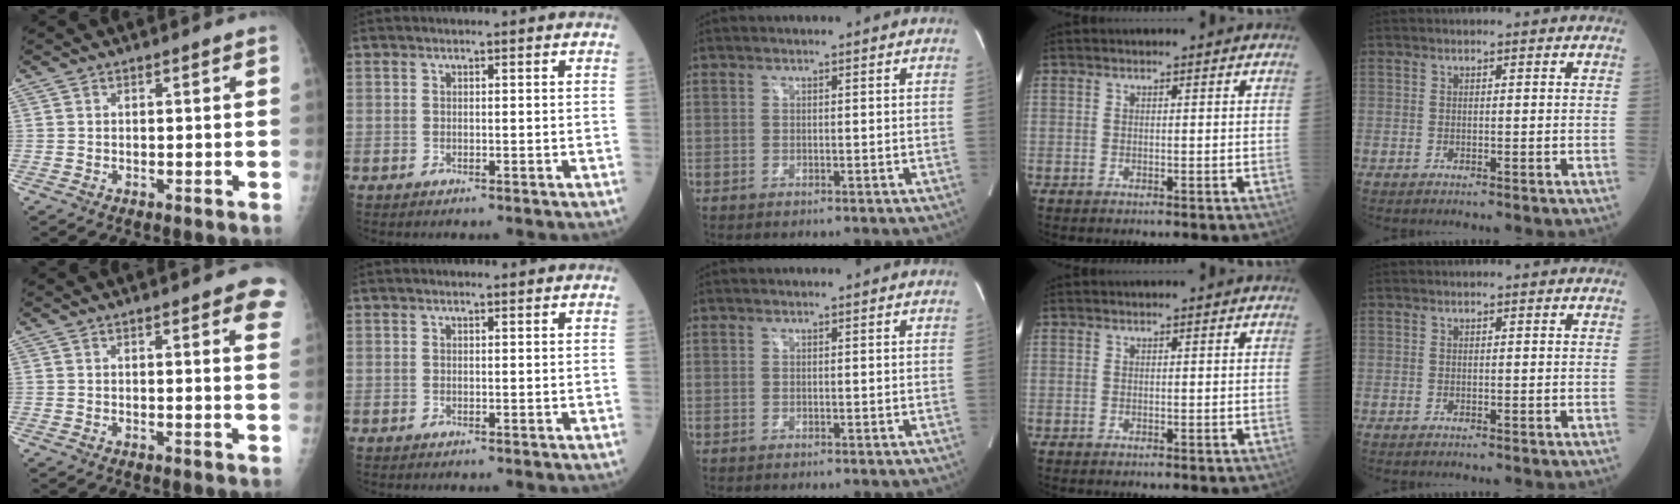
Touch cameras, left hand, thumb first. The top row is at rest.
{"thumb": {"total": 6.7, "force": [4.1, 1.8, 5.0], "torque": [-0.038, -0.010, 0.038]}, "index": {"total": 1.1, "force": [0.8, 0.2, 0.7], "torque": [-0.011, 0.010, 0.009]}}